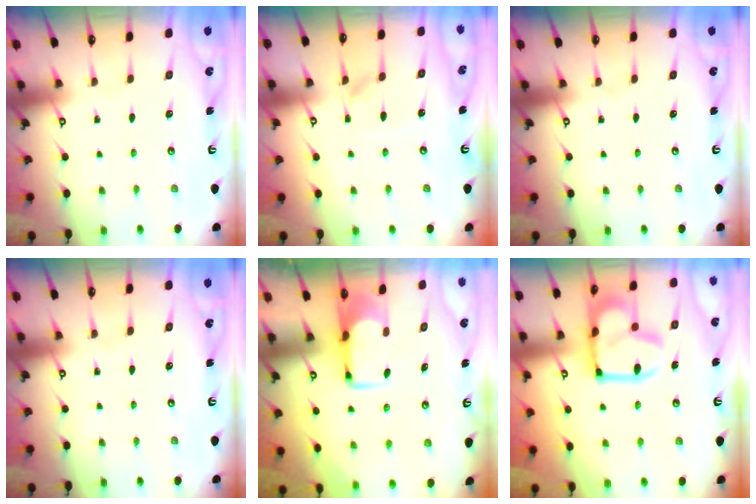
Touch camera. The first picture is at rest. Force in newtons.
{"total": 7.5, "press": 7.5, "slide": 0.6}
{"total": 0.0}
{"total": 0.0}
{"total": 2.0, "press": 2.0, "slide": 0.4}
{"total": 18.2, "press": 18.2, "slide": 1.0}